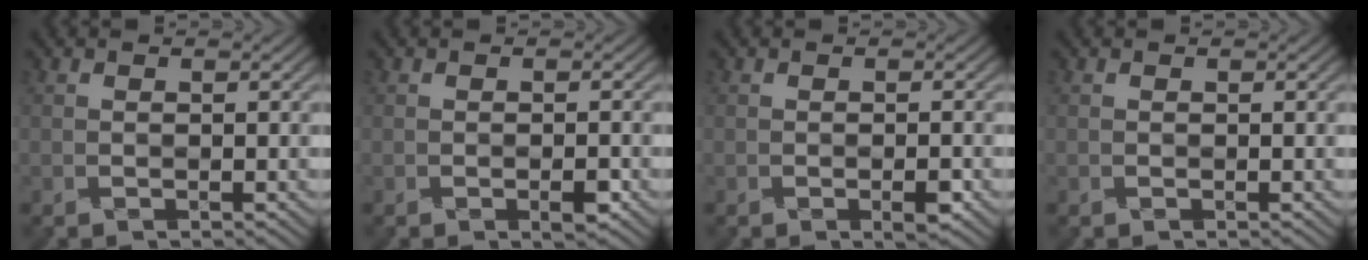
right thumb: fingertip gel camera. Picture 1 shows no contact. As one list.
[{"total": 1.4, "force": [-0.7, 0.5, 1.1], "torque": [-0.019, -0.002, -0.012]}, {"total": 1.5, "force": [-0.8, 0.4, 1.2], "torque": [-0.021, -0.001, -0.013]}, {"total": 0.0}]